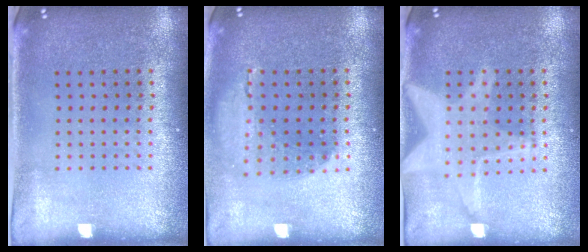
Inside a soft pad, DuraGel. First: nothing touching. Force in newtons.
{"total": 1.1, "press": 1.1, "slide": 0.2}
{"total": 2.9, "press": 2.9, "slide": 0.2}